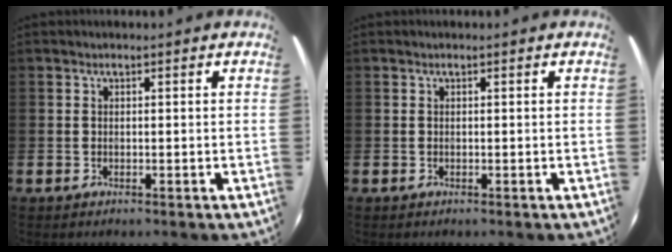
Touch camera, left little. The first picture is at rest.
{"total": 0.0}